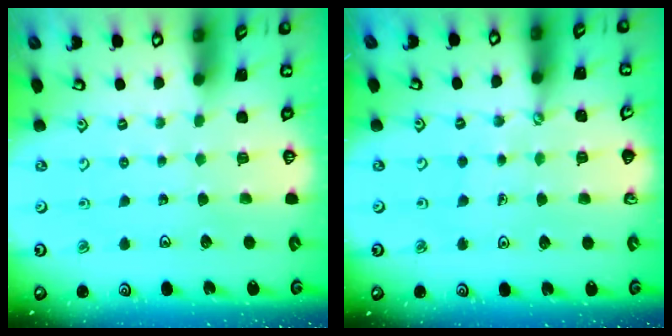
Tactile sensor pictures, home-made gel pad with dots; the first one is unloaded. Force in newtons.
{"total": 1.4, "press": 1.3, "slide": 0.1}